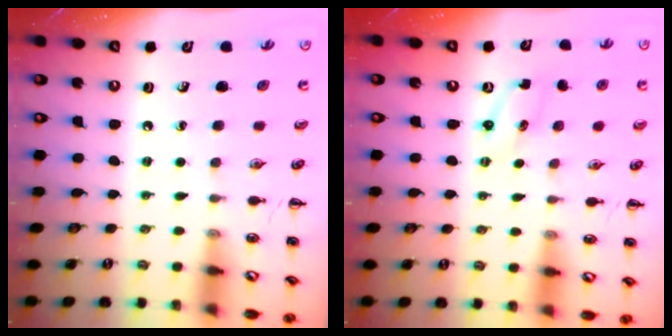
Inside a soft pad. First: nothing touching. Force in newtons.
{"total": 2.4, "press": 2.4, "slide": 0.6}